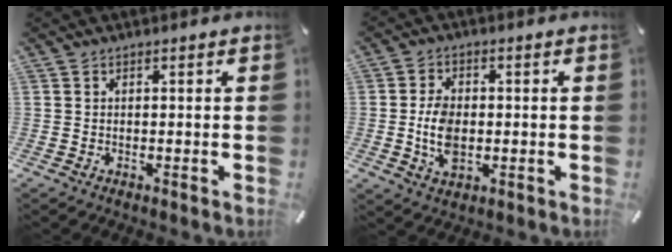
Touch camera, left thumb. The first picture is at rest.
{"total": 7.5, "force": [-1.0, 5.0, 5.4], "torque": [-0.123, 0.003, -0.017]}